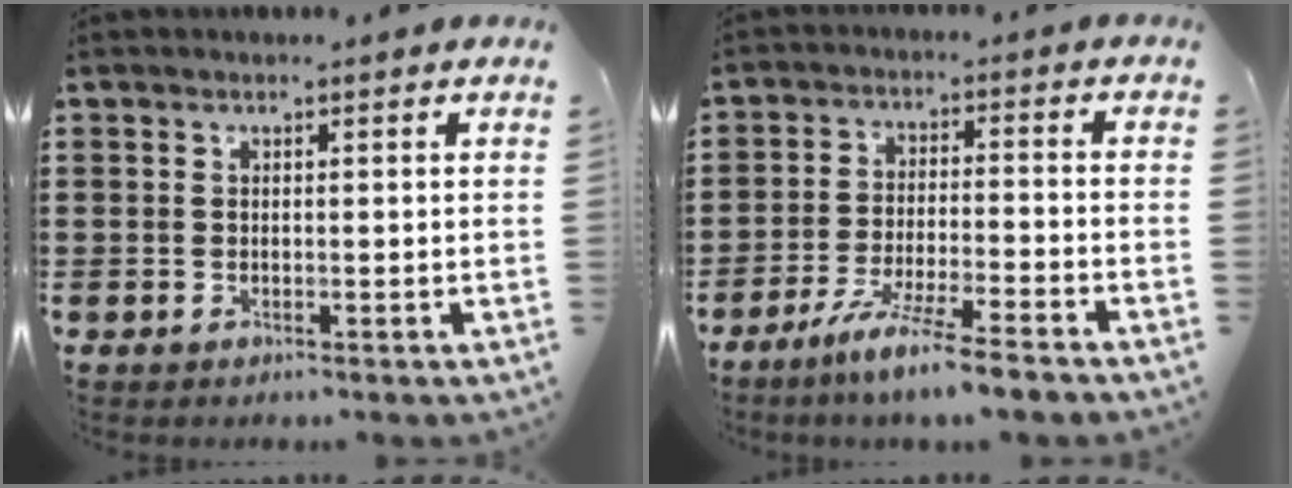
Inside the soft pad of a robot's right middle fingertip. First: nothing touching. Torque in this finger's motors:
{"motor_torque": [2.14, 0.00, 0.38, 0.14]}